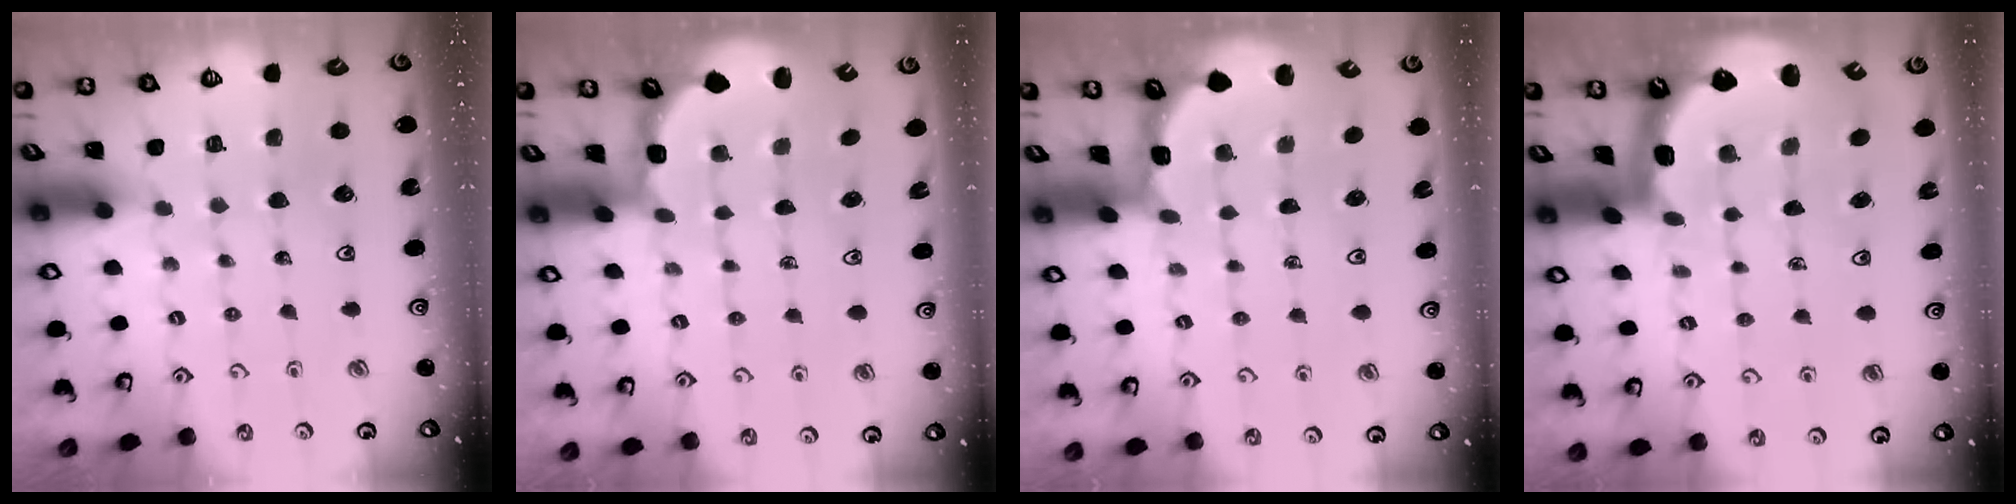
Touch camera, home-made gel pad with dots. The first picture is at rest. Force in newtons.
{"total": 2.9, "press": 1.7, "slide": 2.3}
{"total": 2.0, "press": 2.0, "slide": 0.3}
{"total": 3.4, "press": 2.5, "slide": 2.3}